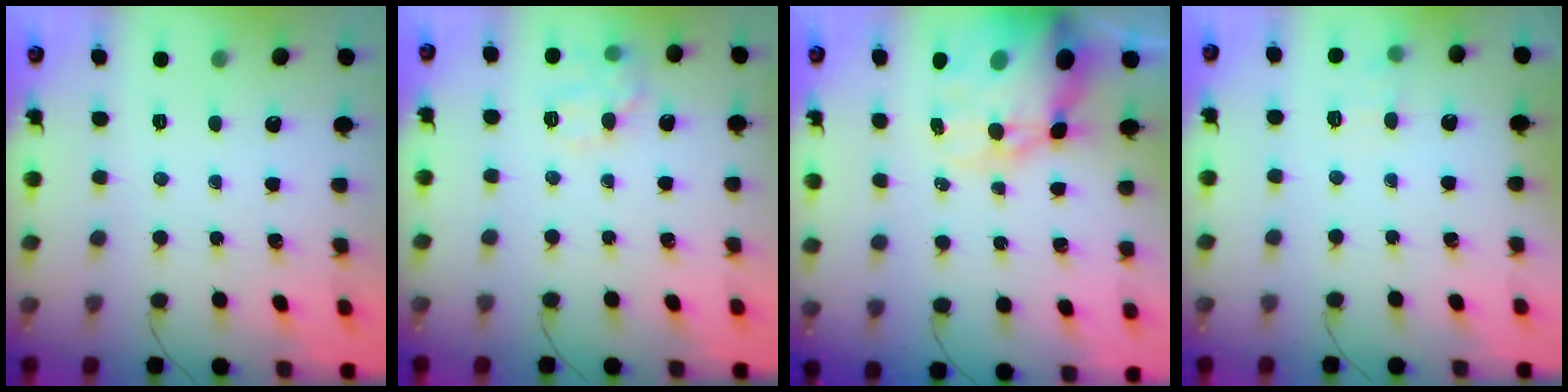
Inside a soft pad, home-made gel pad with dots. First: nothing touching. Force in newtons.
{"total": 11.3, "press": 11.3, "slide": 0.5}
{"total": 17.6, "press": 17.1, "slide": 4.1}
{"total": 7.3, "press": 7.0, "slide": 2.0}